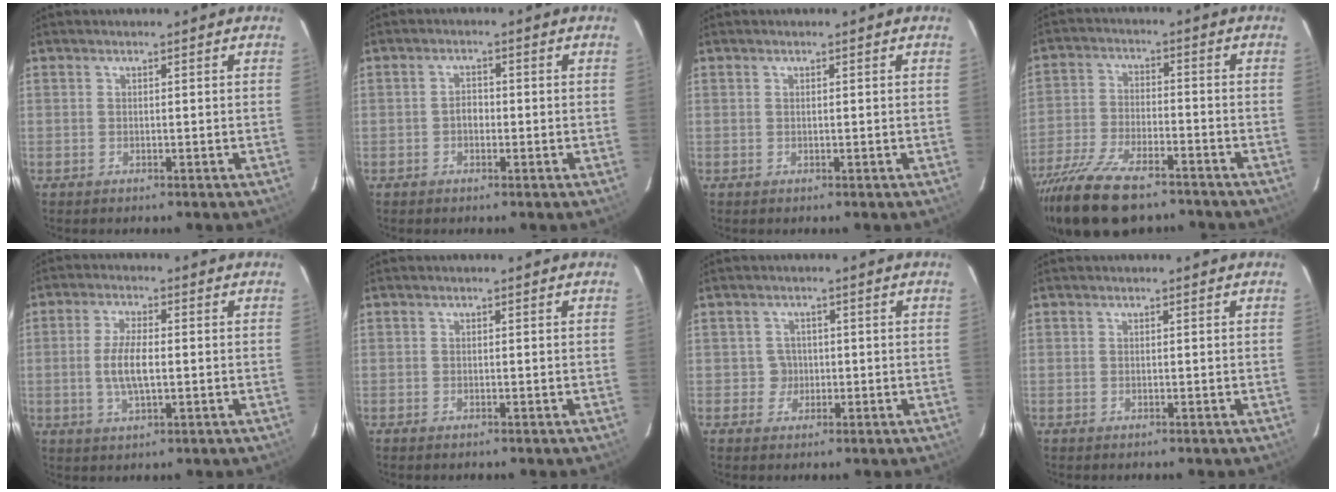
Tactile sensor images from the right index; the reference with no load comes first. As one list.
[{"total": 1.8, "force": [-0.8, 1.0, 1.3], "torque": [-0.024, 0.007, -0.016]}, {"total": 0.0}, {"total": 17.5, "force": [-13.5, 6.1, 9.3], "torque": [-0.199, -0.037, -0.235]}, {"total": 6.2, "force": [-0.5, 2.2, 5.8], "torque": [-0.116, 0.001, -0.009]}, {"total": 0.0}, {"total": 2.5, "force": [-0.2, 2.5, -0.1], "torque": [0.005, 0.011, -0.001]}, {"total": 0.0}]